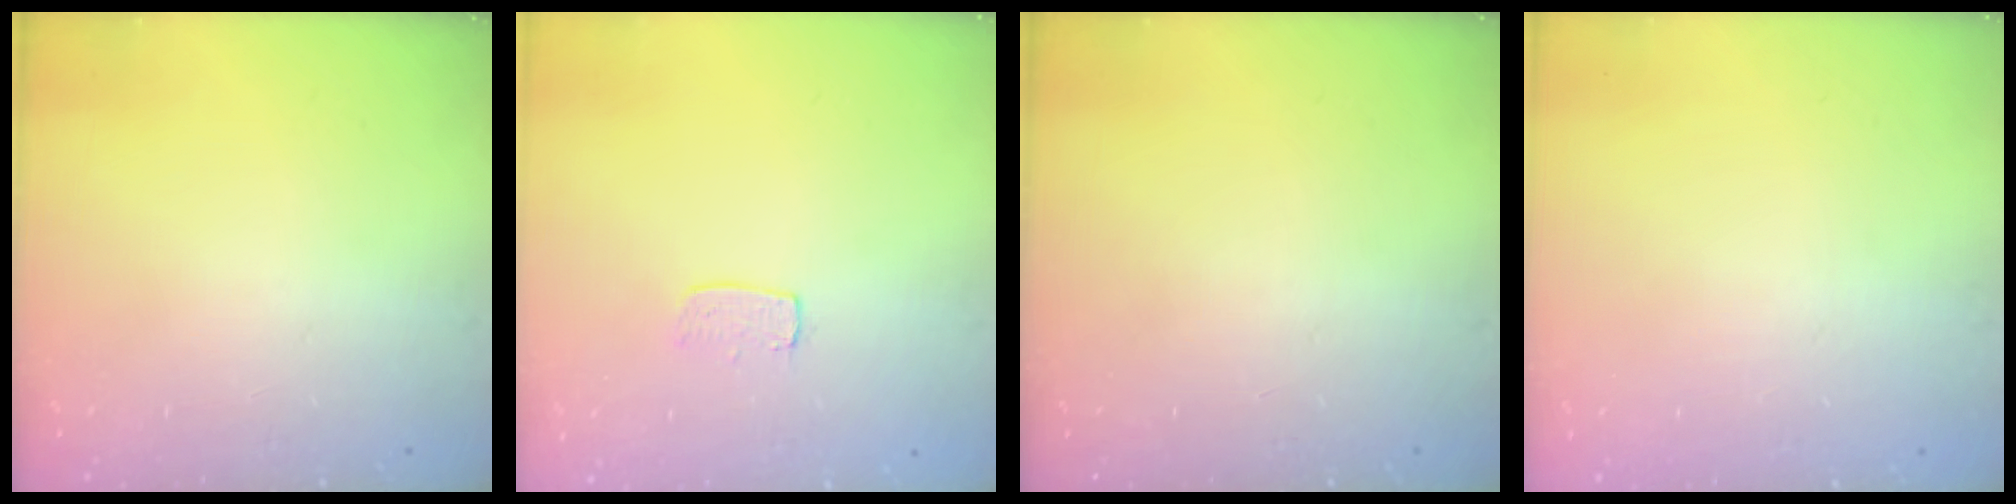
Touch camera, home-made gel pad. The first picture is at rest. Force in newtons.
{"total": 5.1, "press": 5.1, "slide": 0.4}
{"total": 0.0}
{"total": 0.0}